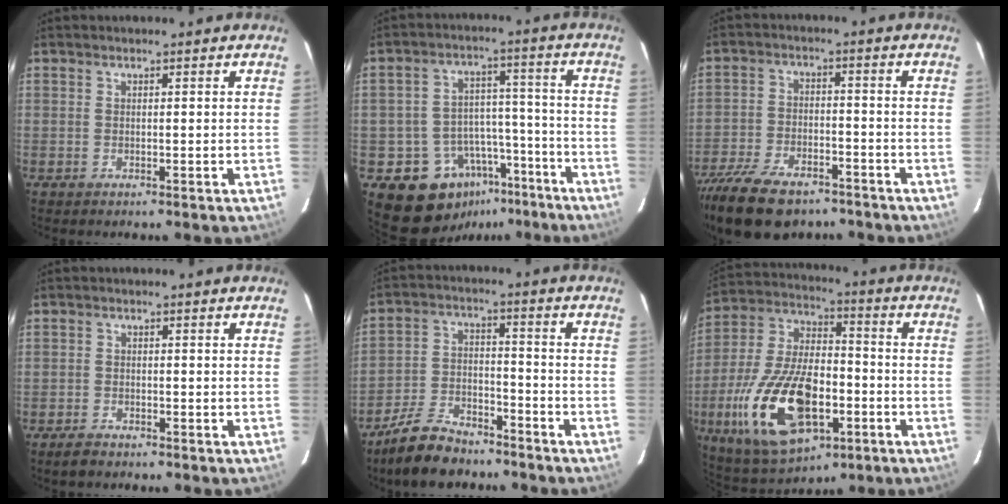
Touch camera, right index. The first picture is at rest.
{"total": 14.6, "force": [-9.9, 10.3, 3.2], "torque": [-0.070, 0.058, -0.124]}
{"total": 17.6, "force": [-13.2, 7.8, 8.5], "torque": [-0.198, -0.023, -0.221]}
{"total": 2.6, "force": [-2.3, 1.0, 0.7], "torque": [-0.027, 0.000, -0.042]}
{"total": 11.7, "force": [-9.5, 4.8, 4.9], "torque": [-0.118, 0.009, -0.164]}
{"total": 22.7, "force": [-7.7, 11.6, 18.0], "torque": [-0.380, -0.014, -0.121]}